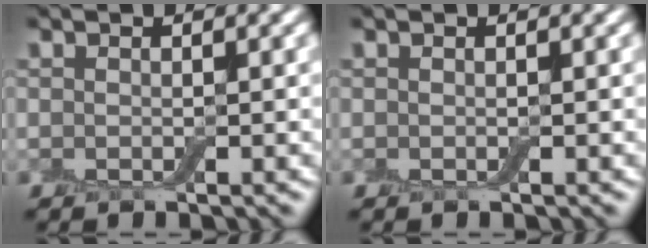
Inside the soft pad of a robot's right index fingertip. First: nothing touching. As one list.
[{"total": 0.0}]